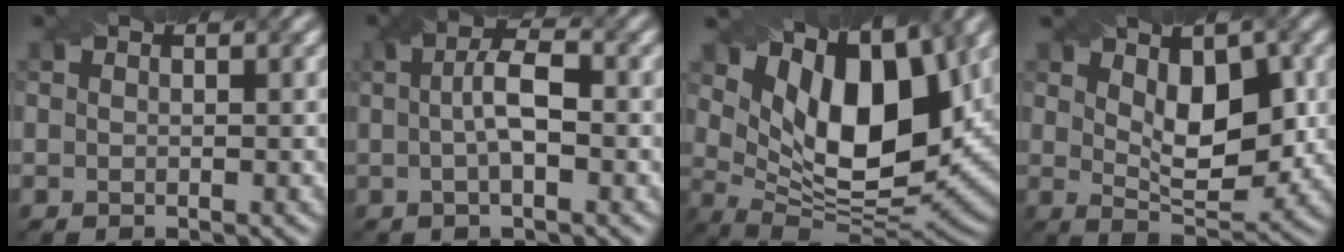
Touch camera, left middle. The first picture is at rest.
{"total": 3.9, "force": [0.1, 1.2, 3.7], "torque": [-0.065, 0.008, 0.000]}
{"total": 12.9, "force": [5.5, 6.2, 10.0], "torque": [-0.172, 0.000, 0.099]}
{"total": 6.5, "force": [1.5, 3.1, 5.5], "torque": [-0.085, -0.004, 0.028]}